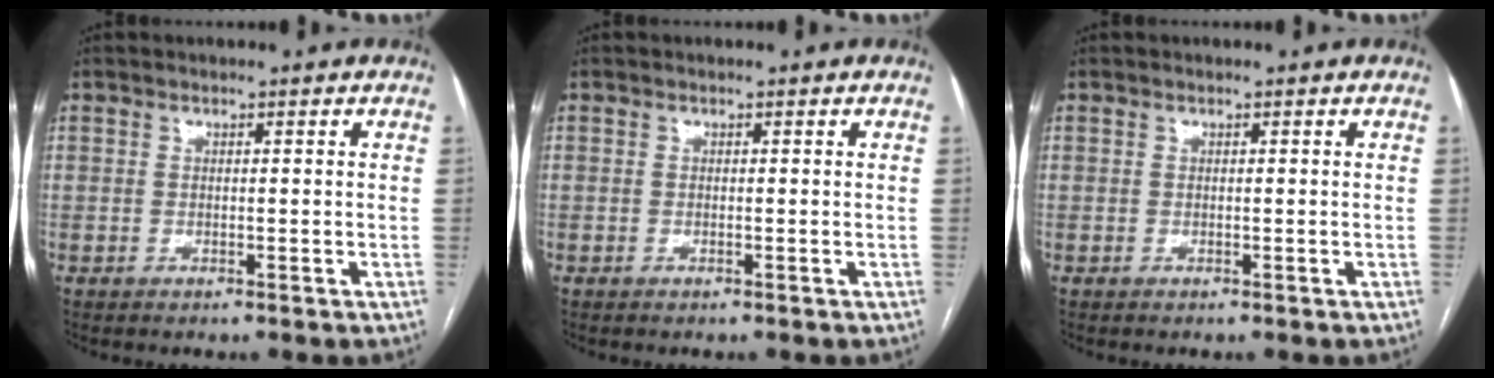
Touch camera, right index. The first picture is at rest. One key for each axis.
{"total": 0.0}
{"total": 0.0}